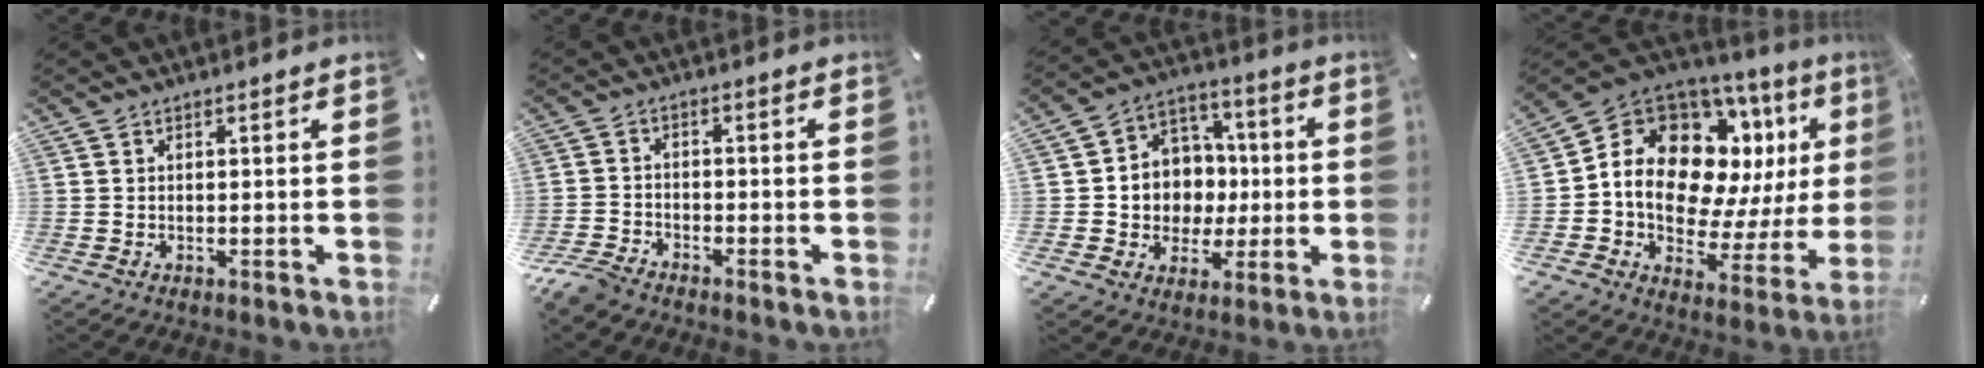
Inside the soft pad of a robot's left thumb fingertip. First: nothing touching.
{"total": 4.7, "force": [-4.2, 1.6, 1.5], "torque": [-0.048, 0.011, -0.085]}
{"total": 10.7, "force": [-0.8, 10.5, 1.8], "torque": [-0.034, 0.004, -0.002]}
{"total": 16.2, "force": [5.6, 11.3, 10.2], "torque": [-0.179, -0.053, 0.096]}